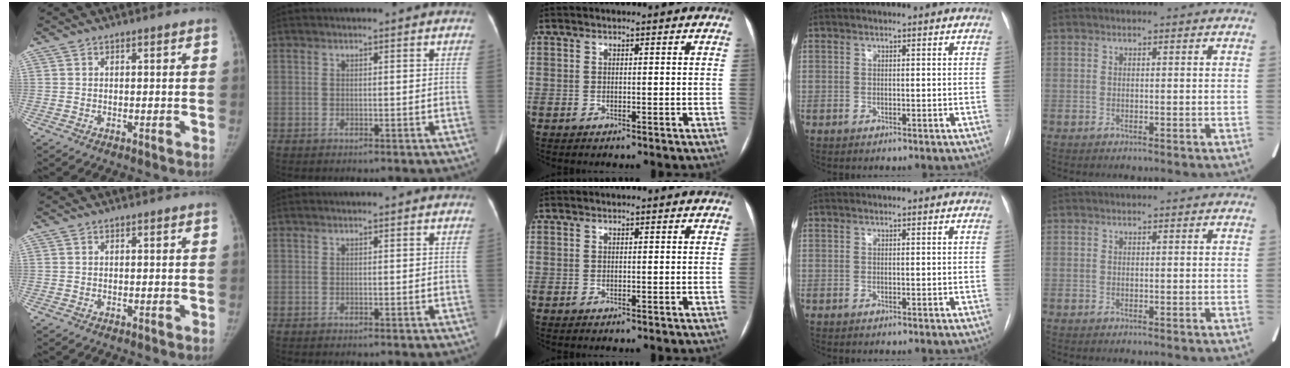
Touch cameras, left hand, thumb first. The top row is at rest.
{}